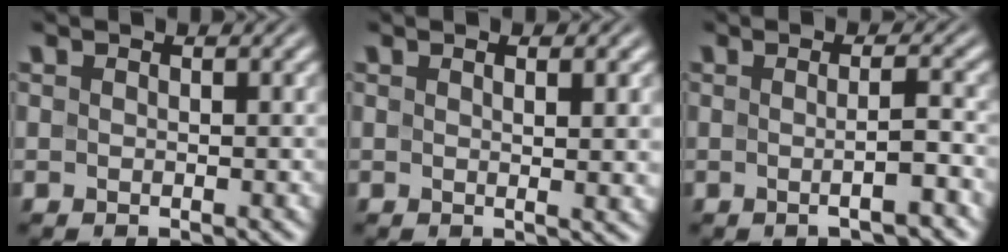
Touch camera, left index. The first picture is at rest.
{"total": 3.5, "force": [0.9, 0.9, 3.3], "torque": [-0.038, 0.003, 0.014]}
{"total": 3.5, "force": [-0.5, 0.9, 3.4], "torque": [-0.036, 0.003, -0.007]}